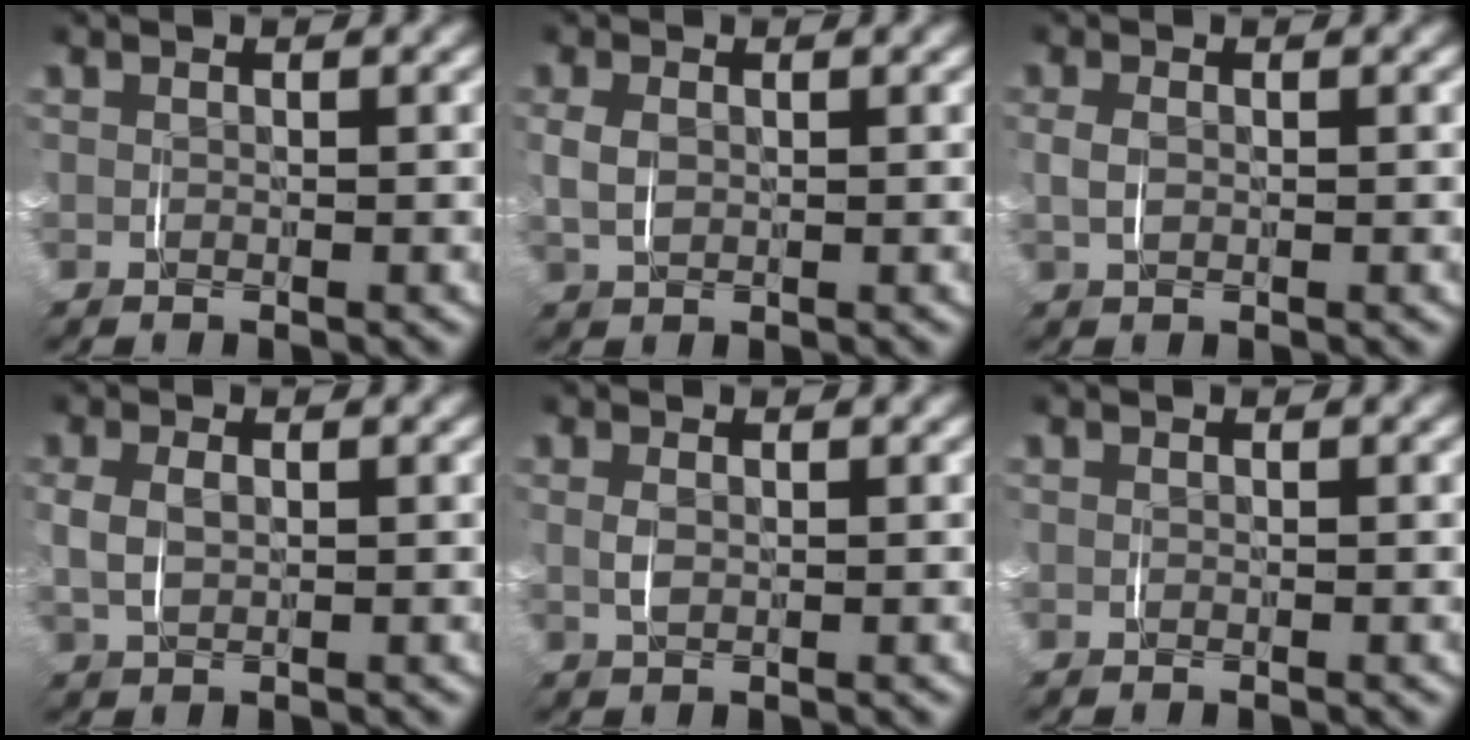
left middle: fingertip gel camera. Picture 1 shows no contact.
{"total": 1.5, "force": [0.1, 1.0, 1.2], "torque": [-0.025, -0.002, 0.008]}
{"total": 0.8, "force": [-0.1, 0.2, 0.7], "torque": [-0.016, -0.001, 0.002]}
{"total": 1.7, "force": [0.2, 0.9, 1.5], "torque": [-0.032, -0.002, 0.012]}
{"total": 0.7, "force": [0.1, -0.2, 0.6], "torque": [-0.014, -0.004, 0.007]}
{"total": 0.0}